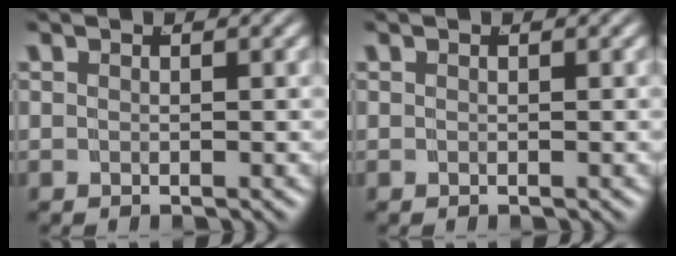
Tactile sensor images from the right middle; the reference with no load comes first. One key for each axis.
{"total": 0.0}